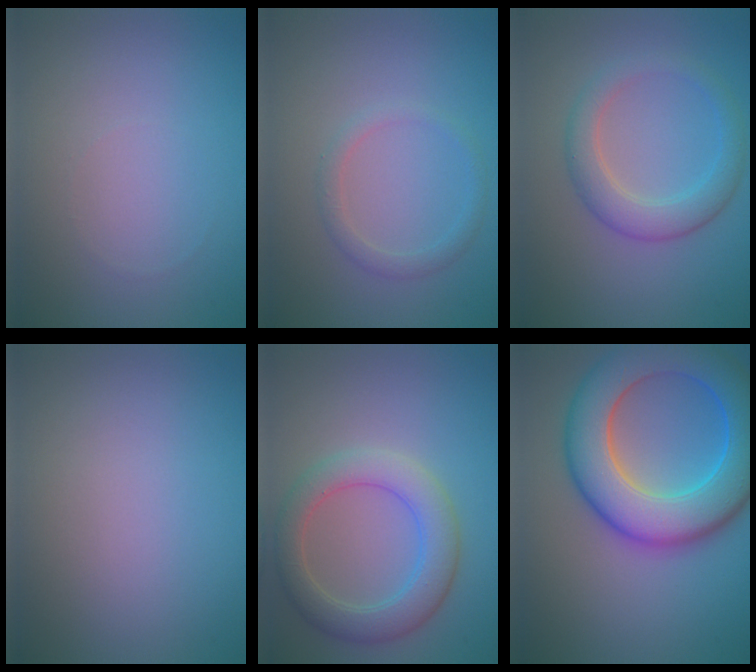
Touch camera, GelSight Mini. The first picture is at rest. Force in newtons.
{"total": 1.5, "press": 1.5, "slide": 0.1}
{"total": 3.6, "press": 3.6, "slide": 0.1}
{"total": 0.0}
{"total": 4.8, "press": 4.8, "slide": 0.4}
{"total": 10.8, "press": 10.8, "slide": 0.2}